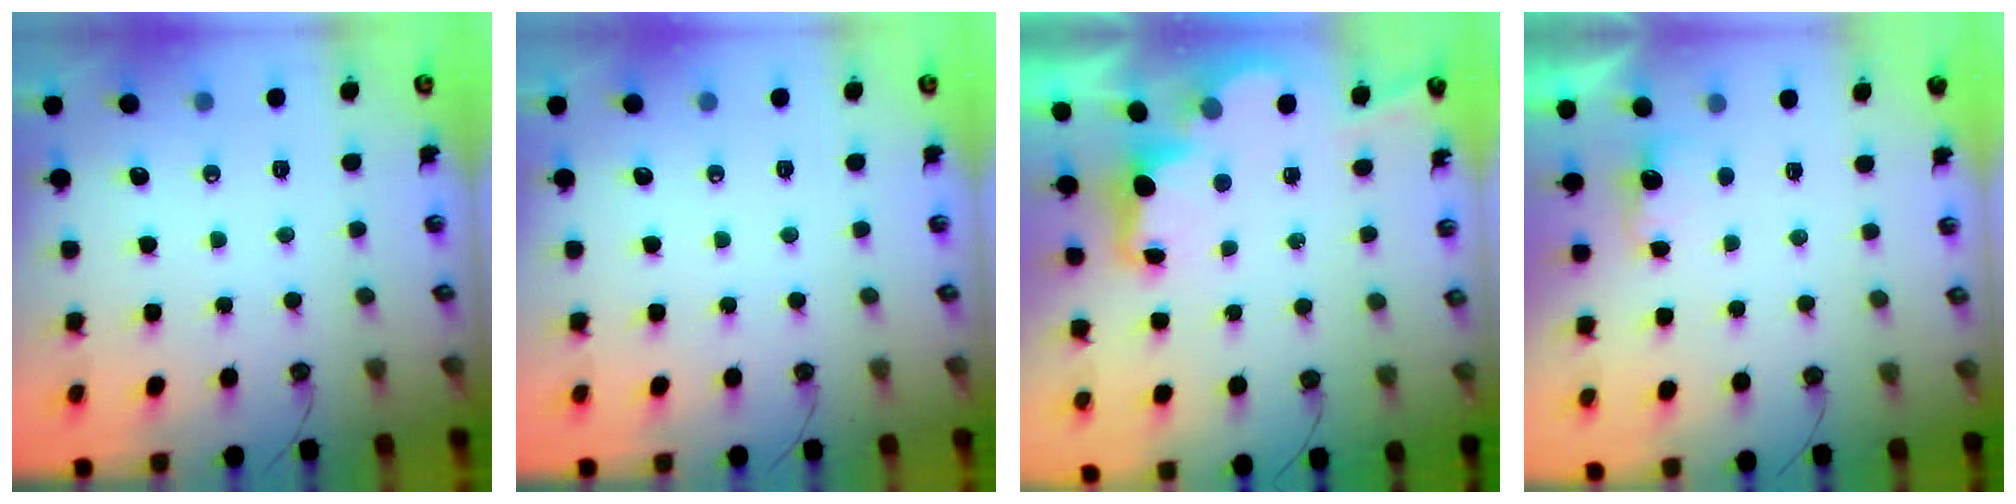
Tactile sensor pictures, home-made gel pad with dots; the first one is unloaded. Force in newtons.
{"total": 0.0}
{"total": 2.6, "press": 2.4, "slide": 0.8}
{"total": 2.5, "press": 2.3, "slide": 0.9}